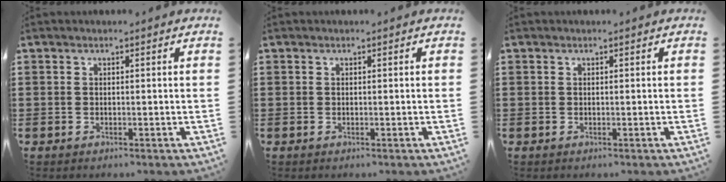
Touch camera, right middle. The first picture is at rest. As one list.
[{"total": 0.0}, {"total": 0.0}]